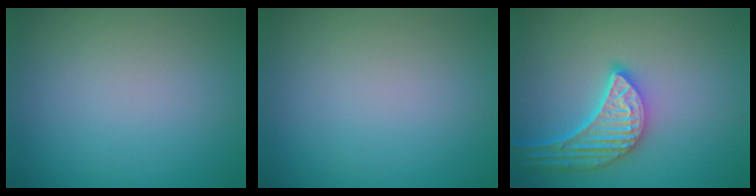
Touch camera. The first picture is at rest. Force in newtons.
{"total": 0.0}
{"total": 5.2, "press": 4.2, "slide": 3.0}